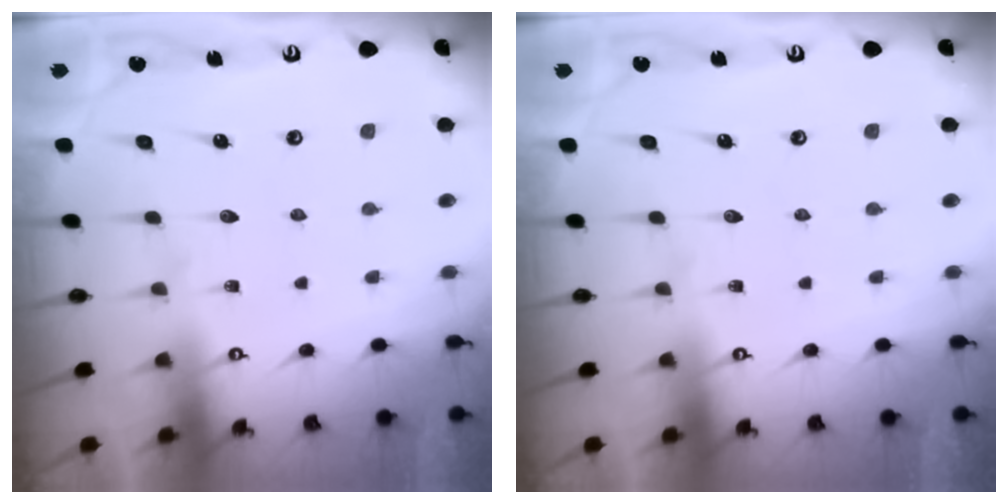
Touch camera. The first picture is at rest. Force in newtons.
{"total": 0.0}